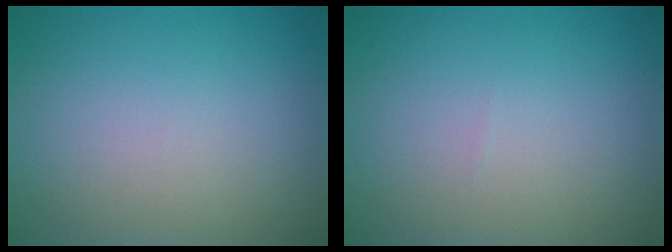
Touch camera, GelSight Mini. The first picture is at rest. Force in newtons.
{"total": 0.0}